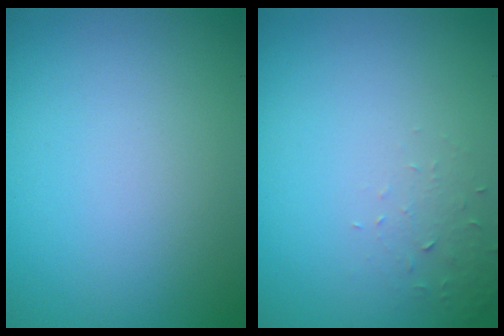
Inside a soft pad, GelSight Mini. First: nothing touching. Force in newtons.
{"total": 1.2, "press": 1.2, "slide": 0.1}